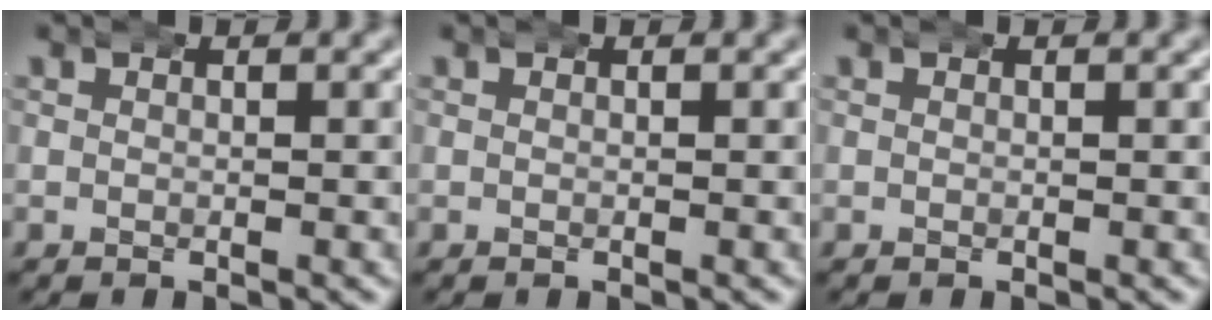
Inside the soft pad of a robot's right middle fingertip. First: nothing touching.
{"total": 0.0}
{"total": 0.0}